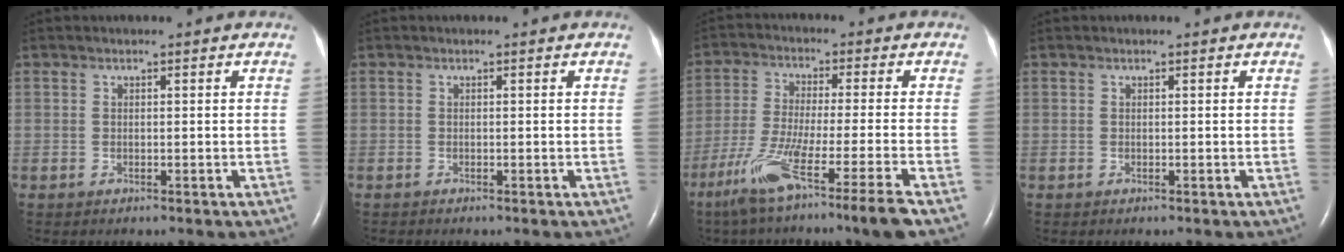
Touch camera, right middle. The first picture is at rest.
{"total": 0.0}
{"total": 15.0, "force": [-10.3, -2.4, 10.6], "torque": [-0.192, -0.053, -0.169]}
{"total": 0.0}